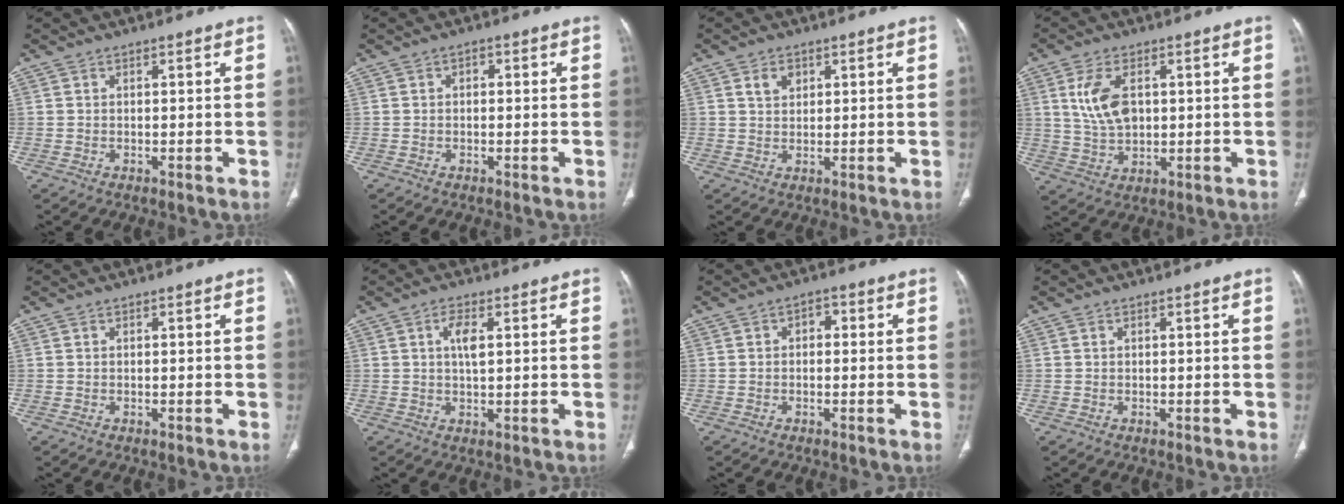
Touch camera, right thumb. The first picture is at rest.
{"total": 1.1, "force": [0.1, 0.9, 0.7], "torque": [-0.004, 0.004, -0.004]}
{"total": 3.0, "force": [1.4, 2.2, 1.5], "torque": [-0.015, -0.007, 0.027]}
{"total": 8.4, "force": [2.0, 5.0, 6.5], "torque": [-0.127, -0.004, 0.048]}
{"total": 0.0}
{"total": 4.0, "force": [1.0, 1.4, 3.6], "torque": [-0.065, -0.004, 0.018]}
{"total": 2.5, "force": [0.2, 1.7, 1.7], "torque": [-0.012, 0.007, -0.006]}
{"total": 0.0}